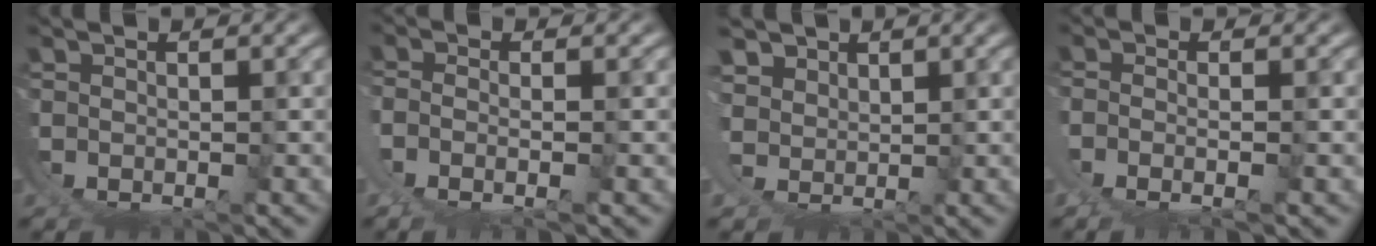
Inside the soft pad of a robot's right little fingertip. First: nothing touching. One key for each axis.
{"total": 2.8, "fx": 0.6, "fy": 0.7, "fz": 2.7, "tx": -0.071, "ty": -0.018, "tz": 0.021}
{"total": 5.8, "fx": 2.9, "fy": 4.7, "fz": 1.9, "tx": -0.072, "ty": -0.012, "tz": 0.045}
{"total": 2.3, "fx": 0.2, "fy": 0.1, "fz": 2.3, "tx": -0.055, "ty": -0.014, "tz": 0.012}